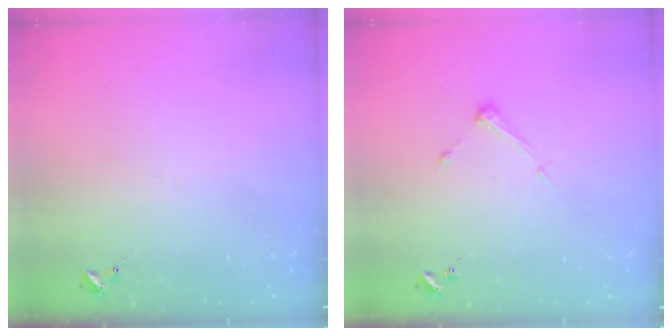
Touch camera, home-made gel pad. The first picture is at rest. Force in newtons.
{"total": 5.7, "press": 5.7, "slide": 0.4}